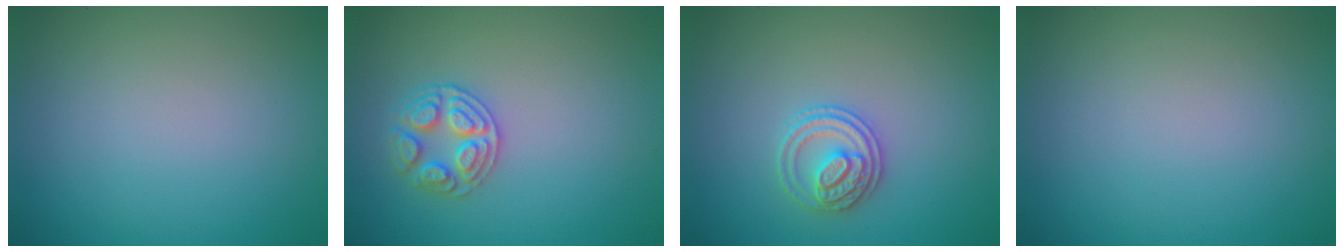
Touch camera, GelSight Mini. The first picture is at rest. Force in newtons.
{"total": 2.6, "press": 2.6, "slide": 0.2}
{"total": 2.7, "press": 2.7, "slide": 0.6}
{"total": 0.0}